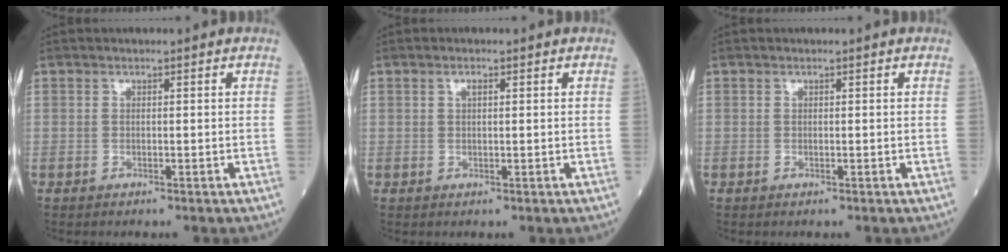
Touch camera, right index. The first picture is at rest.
{"total": 0.9, "force": [0.4, 0.3, 0.8], "torque": [-0.016, 0.001, 0.005]}
{"total": 0.0}